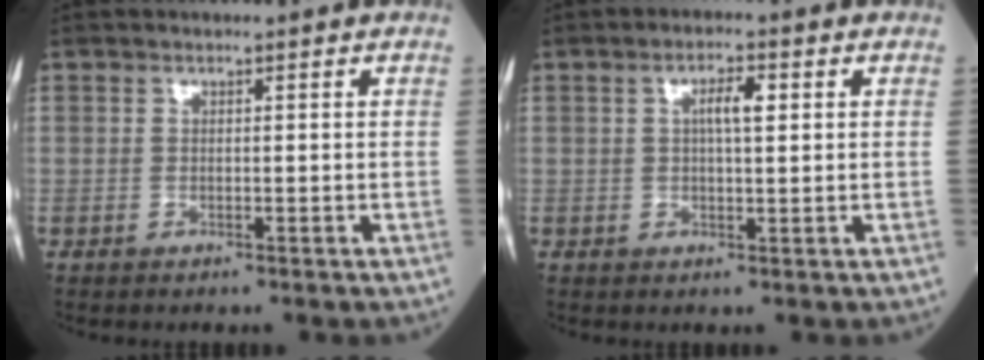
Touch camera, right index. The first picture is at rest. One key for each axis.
{"total": 3.6, "fx": 0.9, "fy": 0.9, "fz": 3.3, "tx": -0.059, "ty": 0.006, "tz": 0.014}